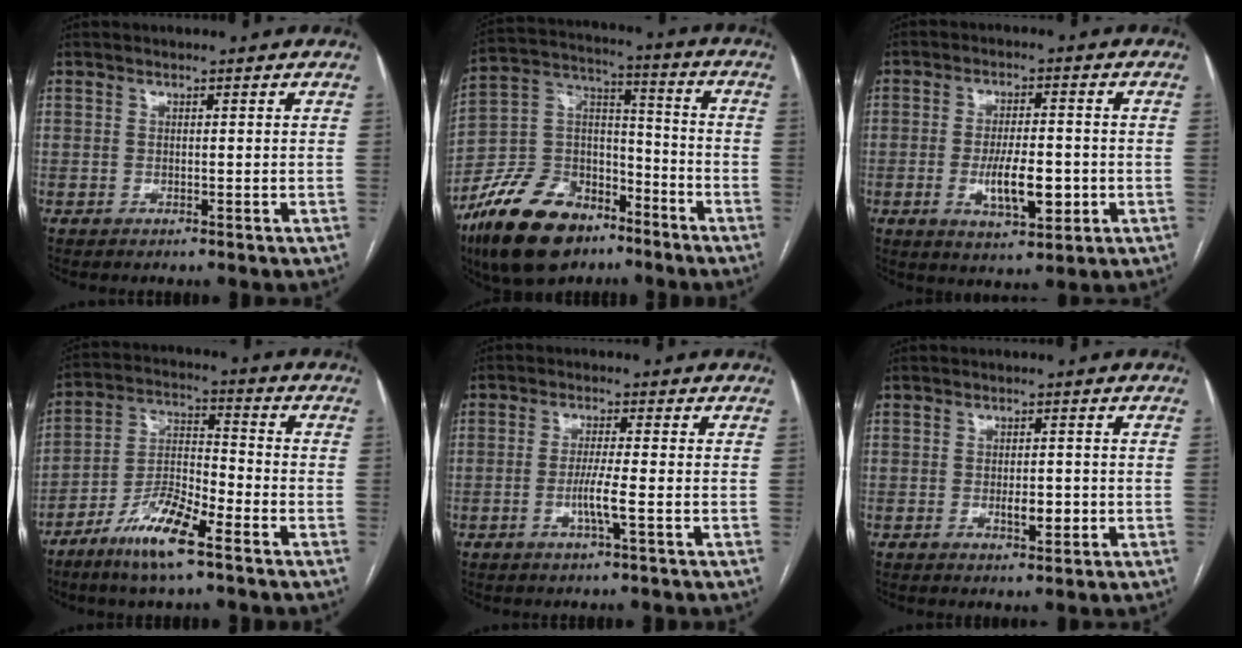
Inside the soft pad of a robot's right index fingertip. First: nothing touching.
{"total": 18.9, "force": [-12.9, 9.9, 9.7], "torque": [-0.201, 0.028, -0.228]}
{"total": 8.3, "force": [-1.9, 2.7, 7.6], "torque": [-0.135, -0.005, -0.025]}
{"total": 11.0, "force": [-7.0, 2.1, 8.3], "torque": [-0.165, -0.010, -0.136]}
{"total": 4.3, "force": [-1.3, -0.3, 4.0], "torque": [-0.075, -0.006, -0.026]}
{"total": 3.2, "force": [-0.7, 1.3, 2.8], "torque": [-0.044, 0.001, -0.007]}